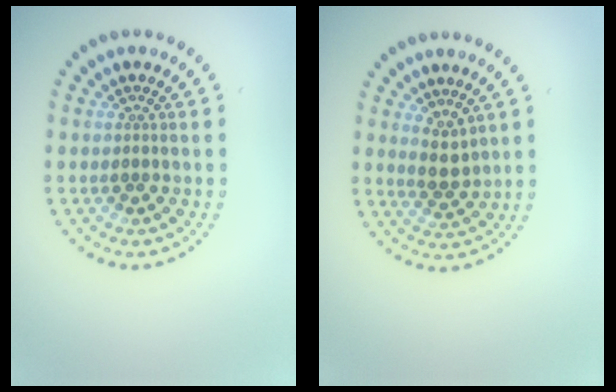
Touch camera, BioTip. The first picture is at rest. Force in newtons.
{"total": 1.7, "press": 1.5, "slide": 0.9}